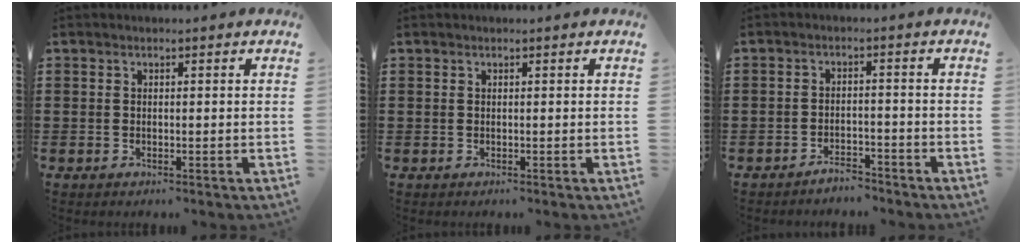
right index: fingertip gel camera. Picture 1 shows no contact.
{"total": 0.0}
{"total": 3.0, "force": [-2.9, 0.4, 0.3], "torque": [-0.011, 0.002, -0.059]}